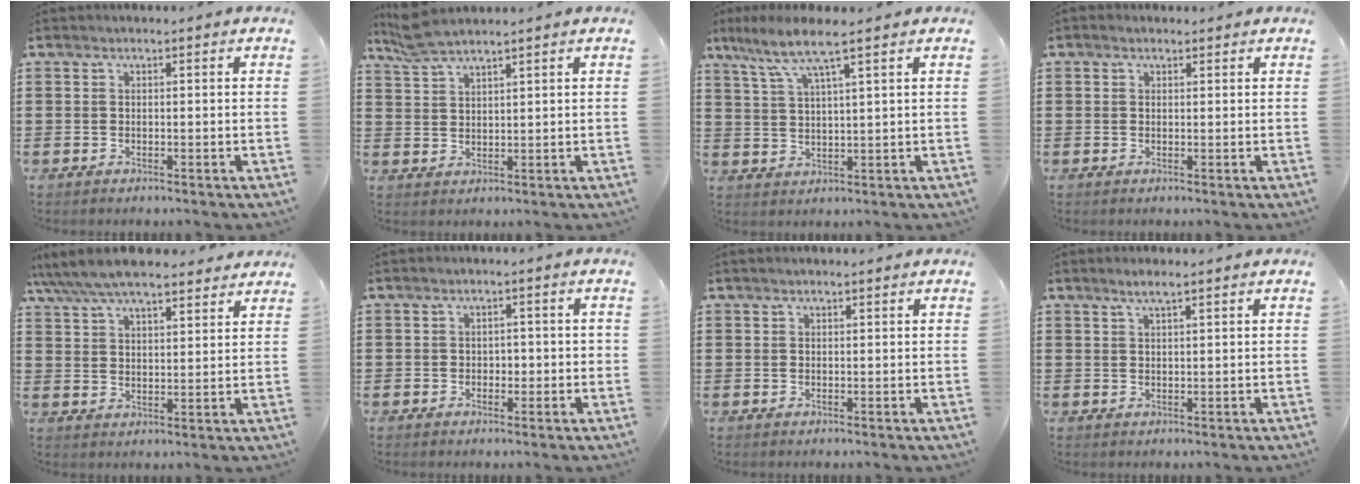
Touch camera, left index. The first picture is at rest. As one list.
[{"total": 4.0, "force": [3.5, 0.4, 1.9], "torque": [-0.047, -0.004, 0.067]}, {"total": 6.9, "force": [4.8, 0.4, 5.0], "torque": [-0.114, -0.015, 0.079]}, {"total": 0.6, "force": [0.4, 0.5, 0.2], "torque": [-0.005, 0.005, 0.008]}, {"total": 7.1, "force": [6.5, 1.6, 2.5], "torque": [-0.071, -0.018, 0.118]}, {"total": 1.6, "force": [-0.2, 1.2, 1.0], "torque": [-0.021, 0.006, -0.007]}, {"total": 0.8, "force": [0.6, 0.1, 0.4], "torque": [-0.008, 0.000, 0.012]}, {"total": 2.3, "force": [1.6, 0.2, 1.7], "torque": [-0.034, 0.003, 0.028]}]